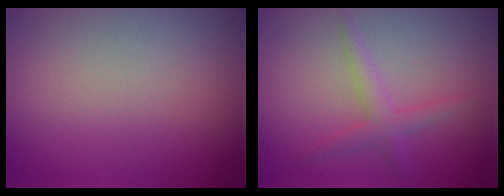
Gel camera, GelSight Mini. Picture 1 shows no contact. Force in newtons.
{"total": 2.0, "press": 2.0, "slide": 0.1}